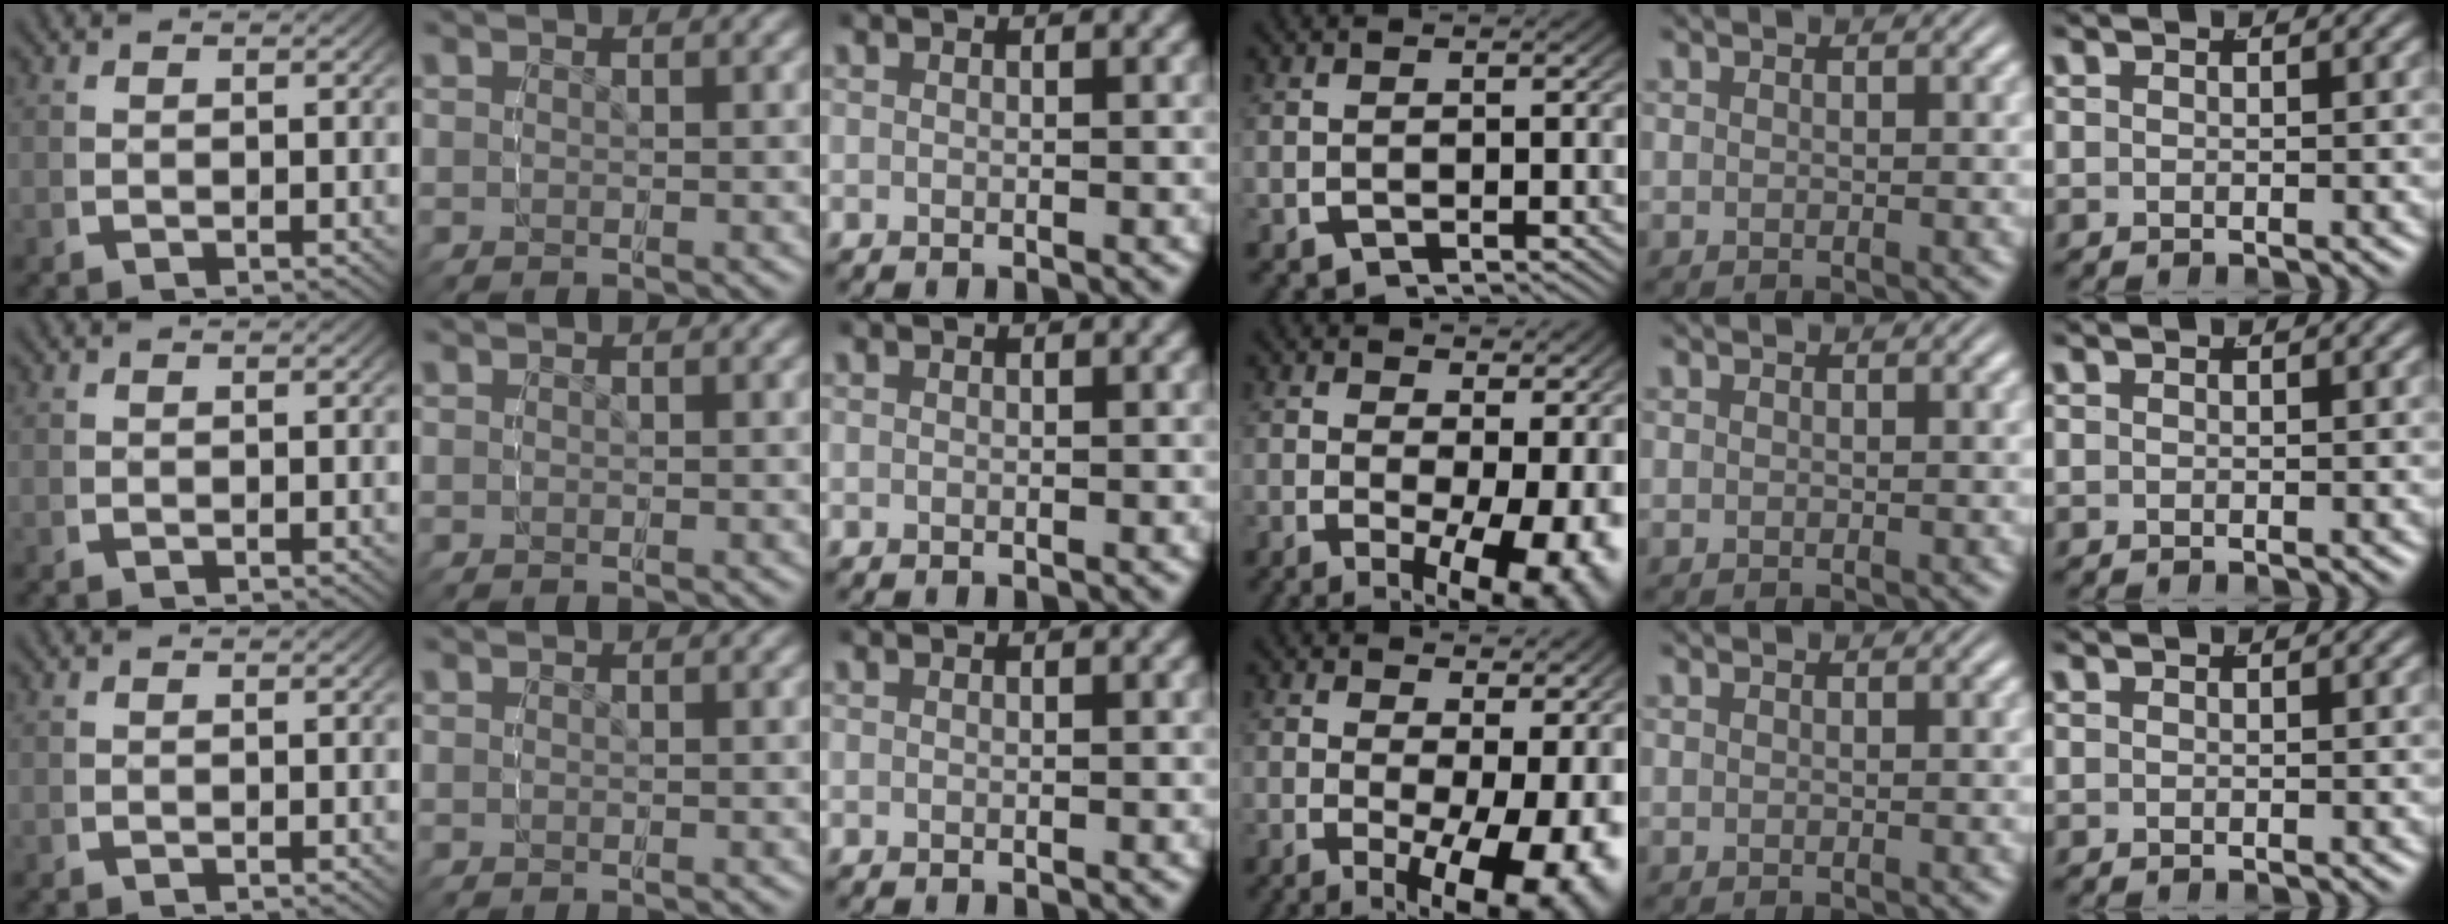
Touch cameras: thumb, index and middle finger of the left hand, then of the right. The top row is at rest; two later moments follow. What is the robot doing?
{"motion": "grasp_and_lifting", "object": "bottle"}